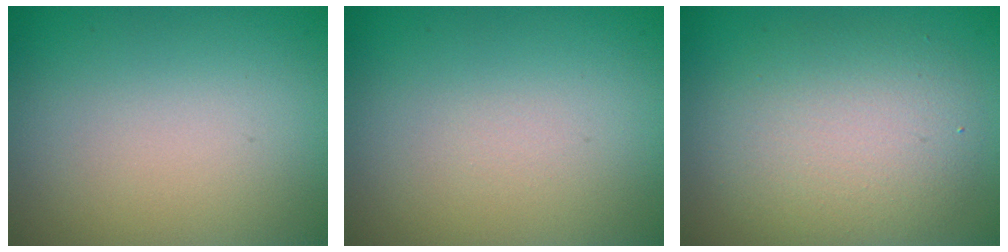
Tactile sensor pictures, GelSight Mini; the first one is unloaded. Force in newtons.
{"total": 0.0}
{"total": 5.3, "press": 5.3, "slide": 0.1}